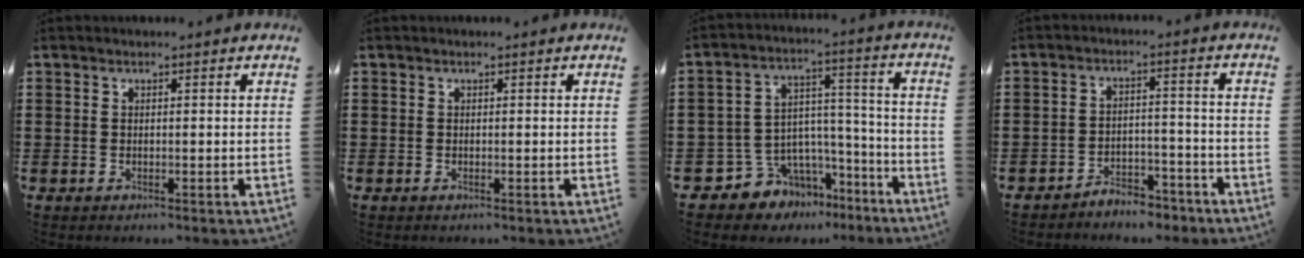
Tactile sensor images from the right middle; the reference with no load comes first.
{"total": 0.0}
{"total": 7.0, "force": [-5.0, 4.9, 0.3], "torque": [-0.030, 0.007, -0.094]}
{"total": 4.3, "force": [-4.3, 0.7, 0.2], "torque": [-0.007, 0.009, -0.089]}